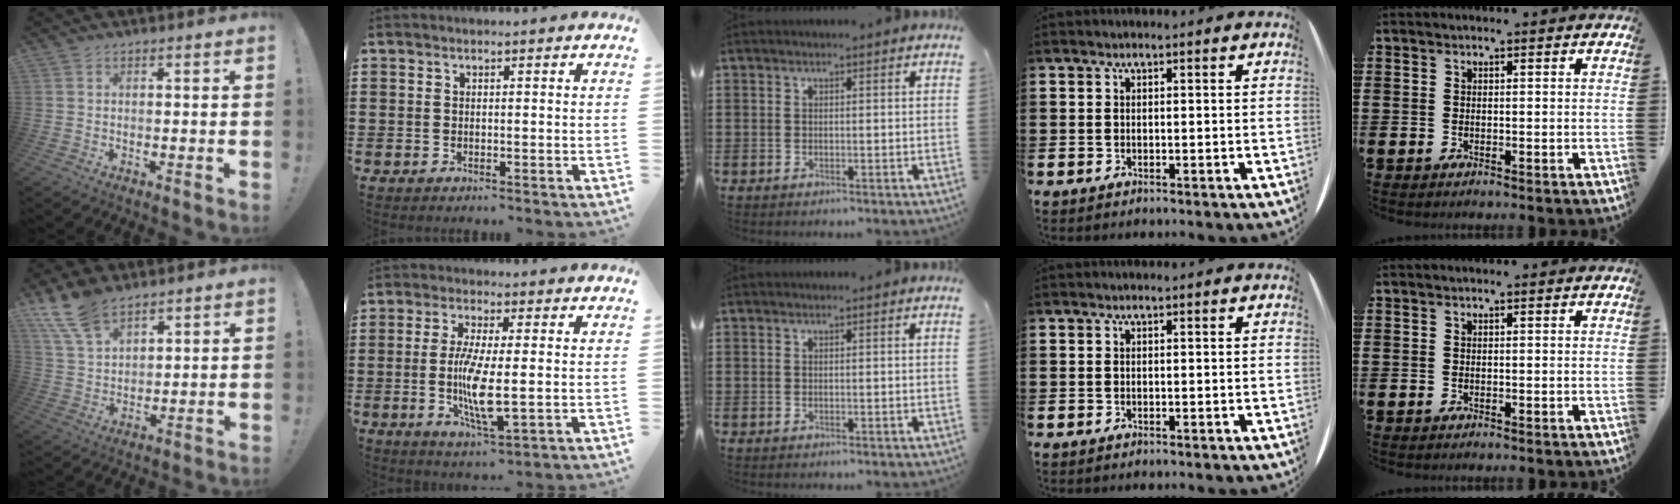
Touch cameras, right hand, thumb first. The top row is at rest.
{"thumb": {"total": 11.4, "force": [8.1, 5.7, 5.6], "torque": [-0.106, -0.037, 0.158]}, "index": {"total": 8.3, "force": [-1.0, 1.6, 8.1], "torque": [-0.168, -0.019, -0.022]}}